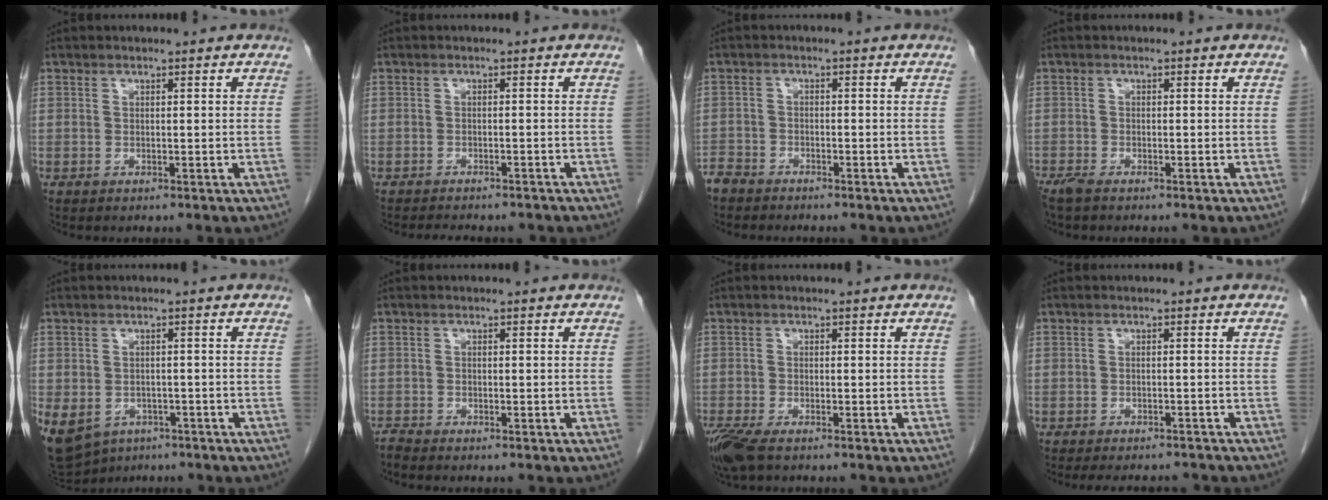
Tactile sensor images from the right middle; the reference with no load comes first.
{"total": 7.4, "force": [-6.6, 1.9, 2.6], "torque": [-0.034, 0.000, -0.082]}
{"total": 3.4, "force": [-3.2, 1.1, 0.1], "torque": [-0.002, -0.004, -0.063]}
{"total": 2.0, "force": [-1.7, 0.2, 1.1], "torque": [-0.027, -0.007, -0.034]}
{"total": 17.5, "force": [-8.6, 13.4, 7.1], "torque": [-0.235, -0.013, -0.114]}
{"total": 0.9, "force": [-0.8, -0.2, -0.1], "torque": [-0.002, -0.005, -0.017]}
{"total": 5.1, "force": [-3.6, 1.4, 3.4], "torque": [-0.073, -0.016, -0.068]}
{"total": 6.5, "force": [-6.1, 1.5, 1.8], "torque": [-0.017, -0.005, -0.077]}